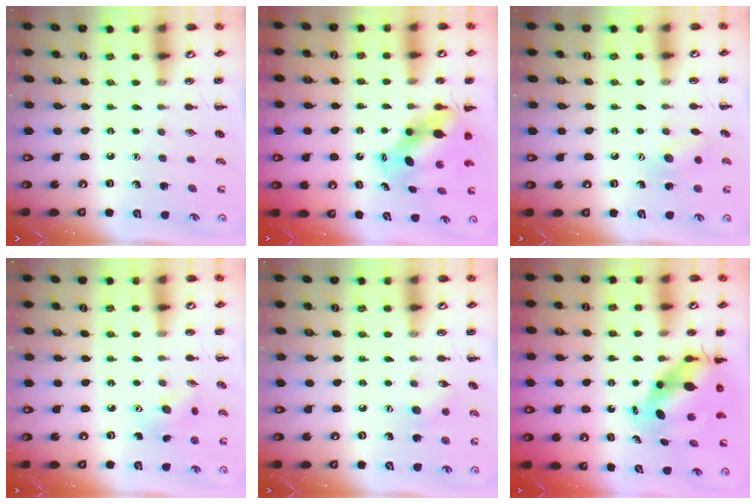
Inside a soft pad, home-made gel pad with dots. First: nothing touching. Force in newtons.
{"total": 6.6, "press": 6.5, "slide": 1.3}
{"total": 8.5, "press": 8.4, "slide": 1.1}
{"total": 4.8, "press": 4.7, "slide": 0.4}
{"total": 5.9, "press": 5.7, "slide": 1.5}
{"total": 6.8, "press": 6.6, "slide": 1.6}